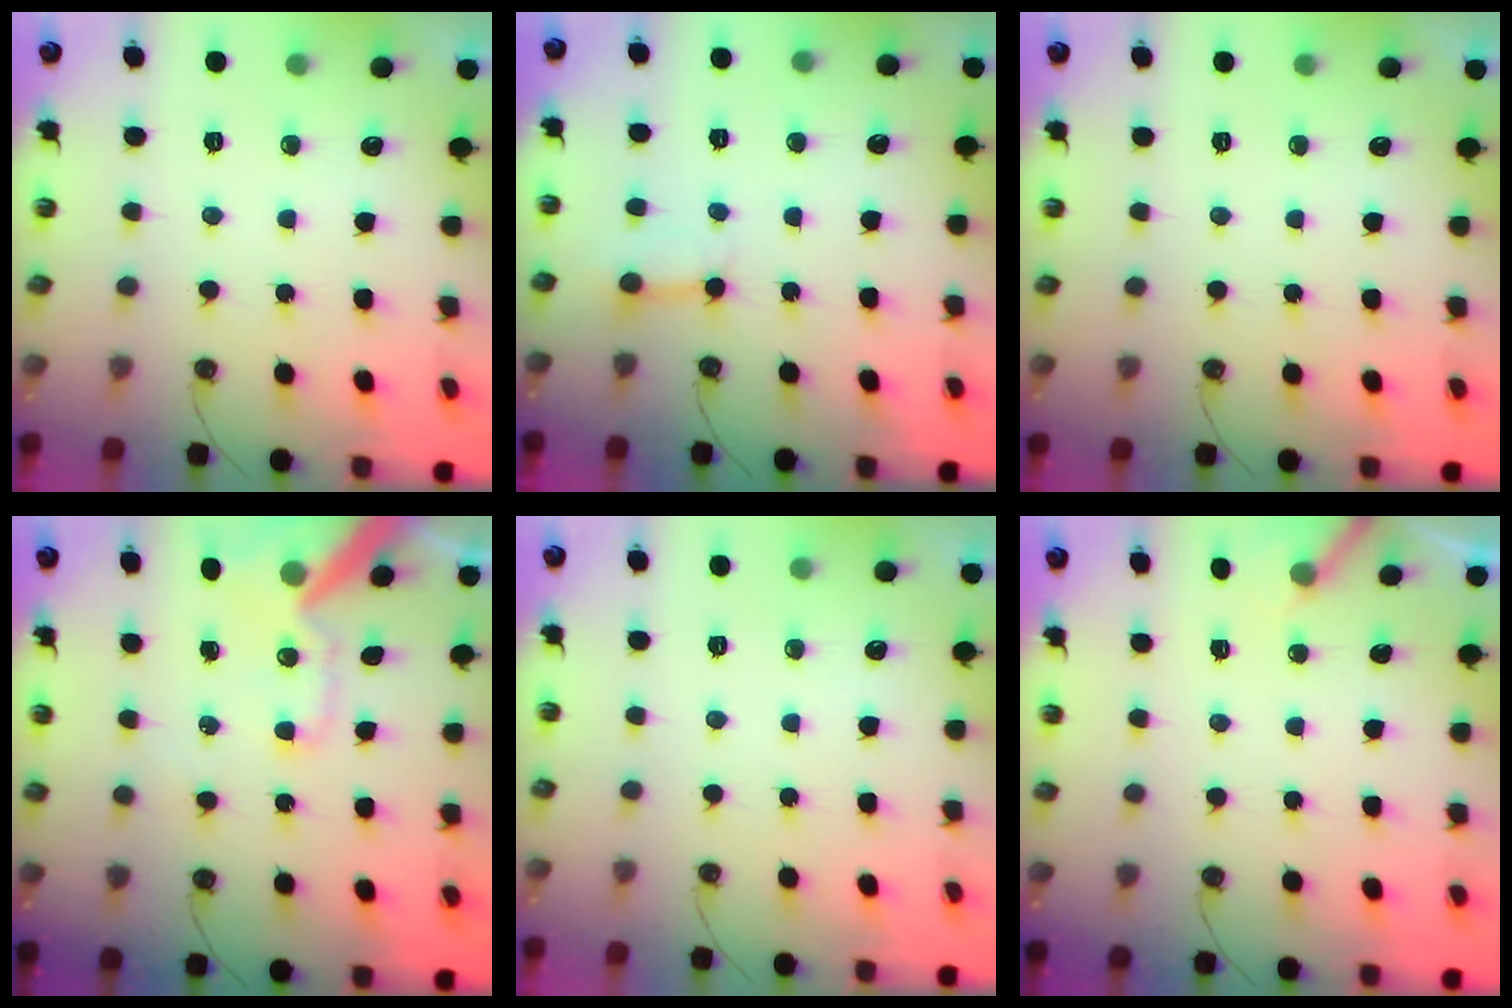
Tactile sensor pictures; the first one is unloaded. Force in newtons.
{"total": 3.3, "press": 3.3, "slide": 0.2}
{"total": 0.0}
{"total": 14.2, "press": 14.0, "slide": 1.8}
{"total": 0.0}
{"total": 3.2, "press": 3.2, "slide": 0.2}